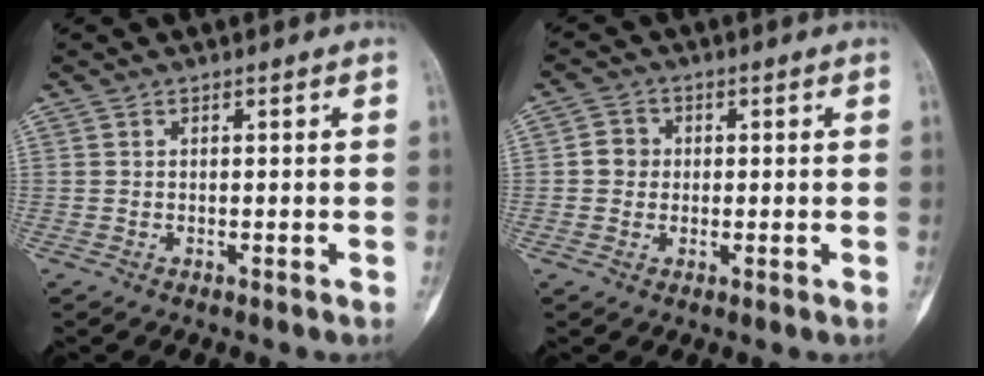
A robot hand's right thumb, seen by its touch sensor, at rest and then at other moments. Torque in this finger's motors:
{"motor_torque": [-0.32, 0.60, 0.17, -0.17, -0.01]}